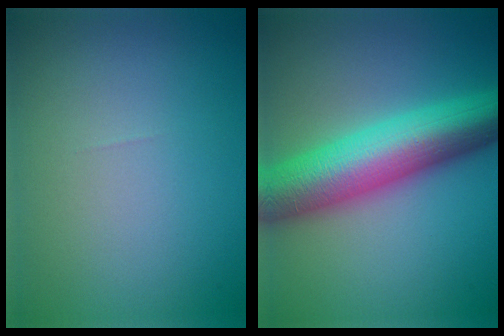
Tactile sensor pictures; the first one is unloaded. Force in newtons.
{"total": 10.6, "press": 10.6, "slide": 0.1}